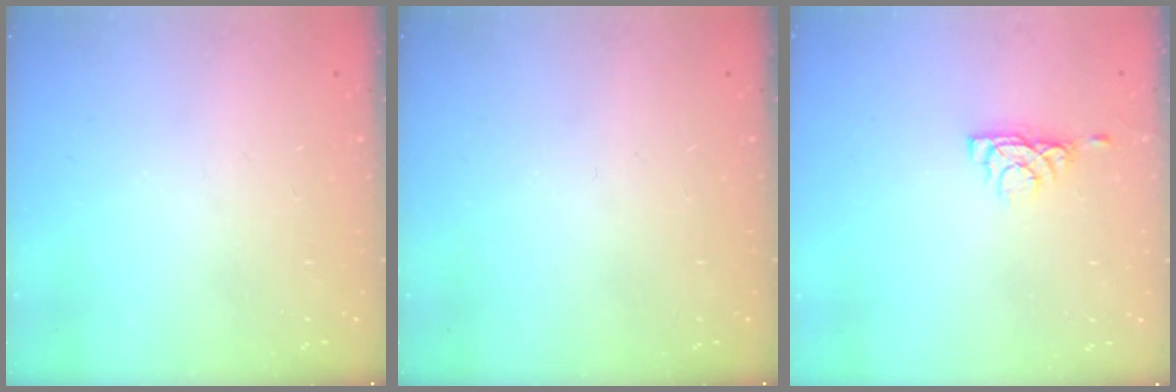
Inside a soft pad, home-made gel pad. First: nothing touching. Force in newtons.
{"total": 0.0}
{"total": 5.0, "press": 4.9, "slide": 0.9}